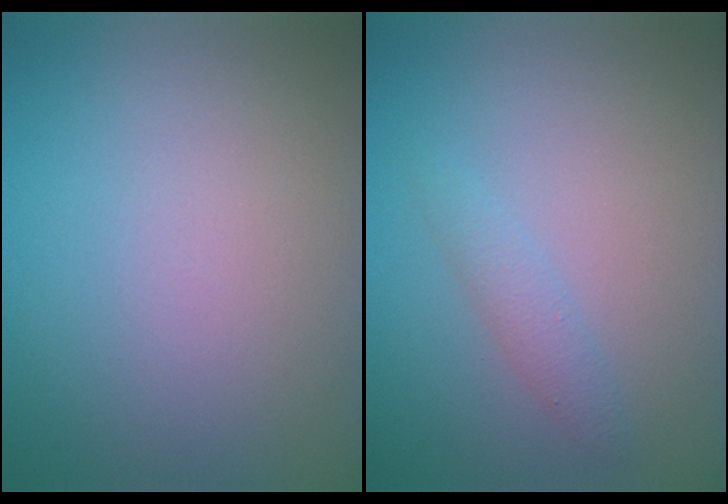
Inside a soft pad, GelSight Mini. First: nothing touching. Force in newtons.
{"total": 1.4, "press": 1.4, "slide": 0.0}